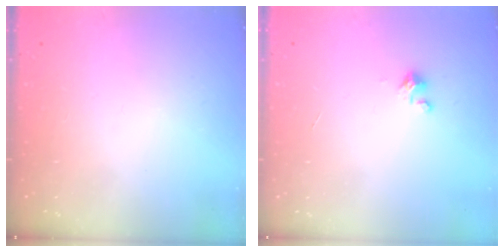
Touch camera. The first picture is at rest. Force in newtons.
{"total": 2.0, "press": 2.0, "slide": 0.2}